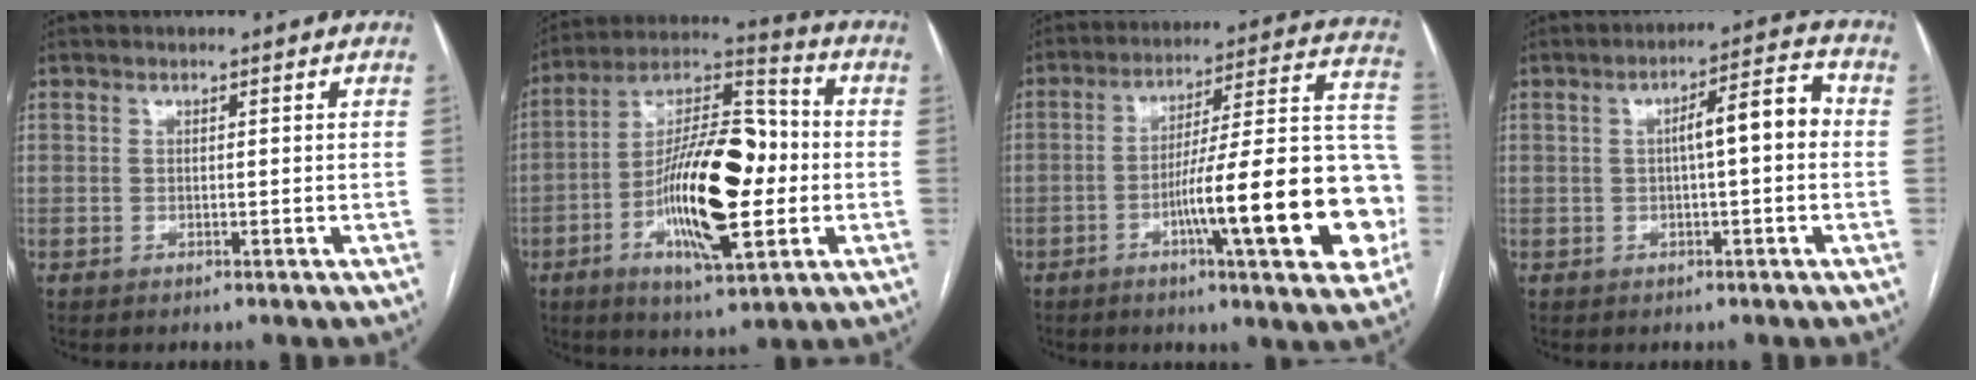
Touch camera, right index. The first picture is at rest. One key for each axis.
{"total": 19.4, "fx": -3.4, "fy": 5.8, "fz": 18.2, "tx": -0.331, "ty": 0.015, "tz": -0.055}
{"total": 22.3, "fx": -6.4, "fy": 2.0, "fz": 21.2, "tx": -0.236, "ty": 0.024, "tz": -0.088}
{"total": 6.7, "fx": 0.2, "fy": 1.2, "fz": 6.6, "tx": -0.100, "ty": 0.026, "tz": 0.002}